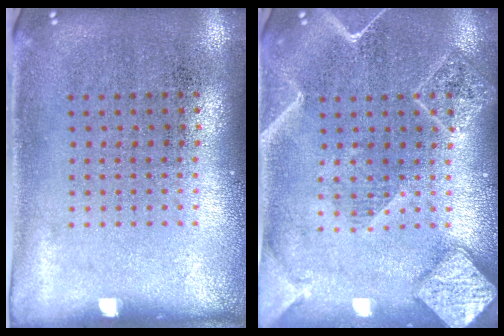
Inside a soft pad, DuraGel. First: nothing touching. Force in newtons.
{"total": 2.1, "press": 2.1, "slide": 0.3}